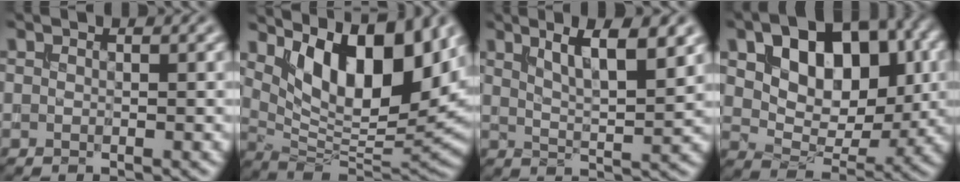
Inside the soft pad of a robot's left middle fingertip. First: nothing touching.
{"total": 11.1, "force": [5.3, 4.6, 8.7], "torque": [-0.132, -0.011, 0.098]}
{"total": 5.8, "force": [3.2, 1.5, 4.5], "torque": [-0.061, 0.001, 0.052]}
{"total": 9.9, "force": [3.0, 6.2, 7.1], "torque": [-0.116, 0.000, 0.047]}